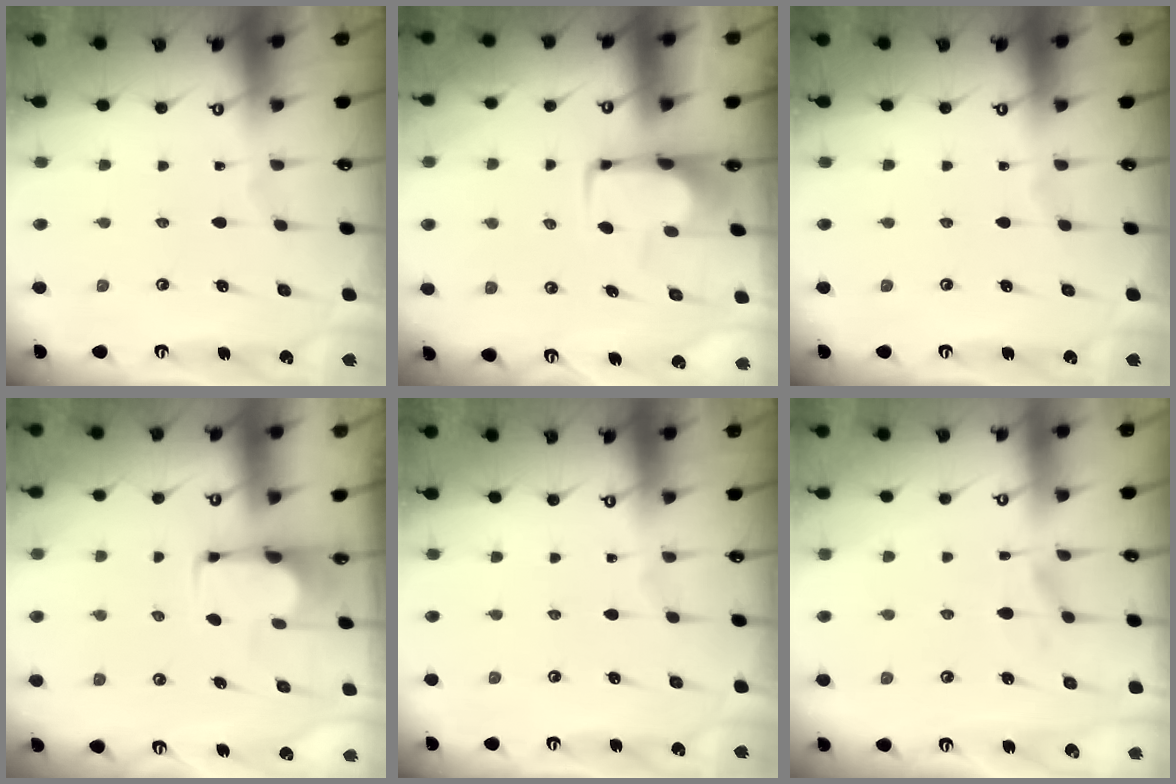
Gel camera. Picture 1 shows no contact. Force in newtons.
{"total": 2.1, "press": 2.1, "slide": 0.4}
{"total": 0.0}
{"total": 1.9, "press": 1.8, "slide": 0.7}
{"total": 0.0}
{"total": 1.7, "press": 1.2, "slide": 1.2}